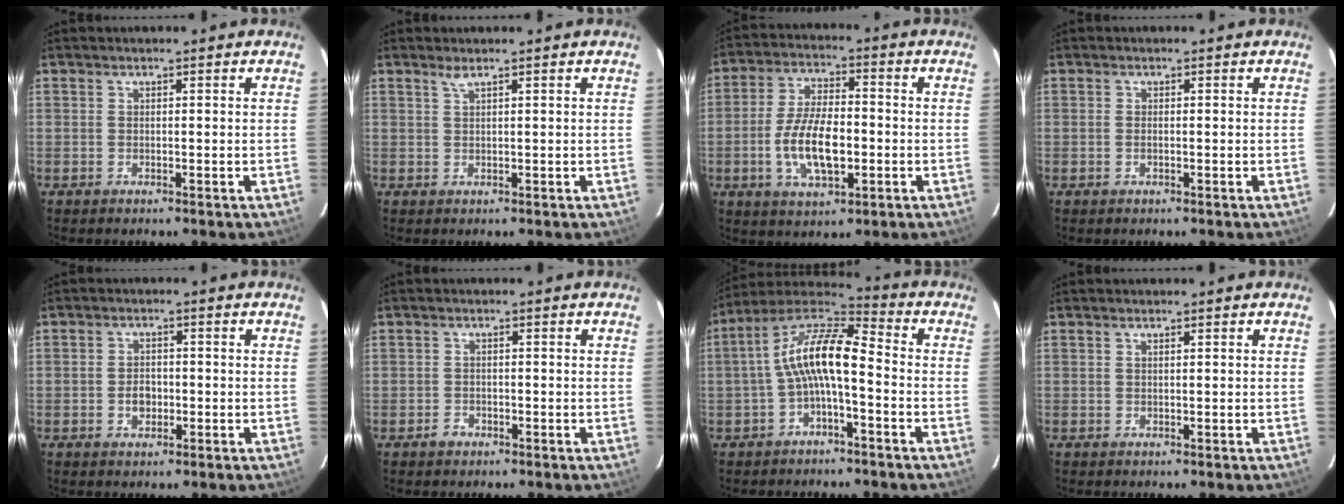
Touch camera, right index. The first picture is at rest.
{"total": 1.0, "force": [0.8, -0.1, 0.7], "torque": [-0.010, 0.001, 0.014]}
{"total": 11.4, "force": [-2.6, 5.0, 10.0], "torque": [-0.199, -0.001, -0.043]}
{"total": 0.7, "force": [-0.2, 0.3, 0.5], "torque": [-0.012, -0.002, -0.004]}
{"total": 3.1, "force": [-0.9, 2.3, 1.8], "torque": [-0.032, 0.002, -0.014]}
{"total": 1.9, "force": [-1.1, 1.6, 0.2], "torque": [-0.006, 0.005, -0.017]}
{"total": 11.3, "force": [-2.1, 3.5, 10.5], "torque": [-0.212, 0.022, -0.045]}
{"total": 0.0}